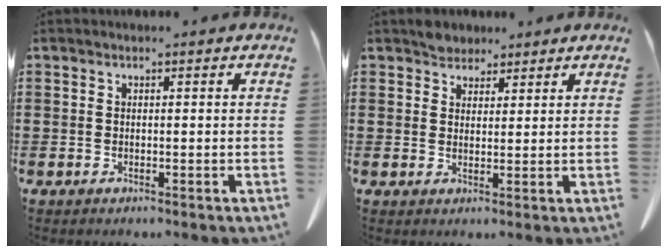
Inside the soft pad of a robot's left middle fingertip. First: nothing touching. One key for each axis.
{"total": 2.9, "fx": 2.5, "fy": 1.4, "fz": 0.0, "tx": -0.001, "ty": 0.002, "tz": 0.049}